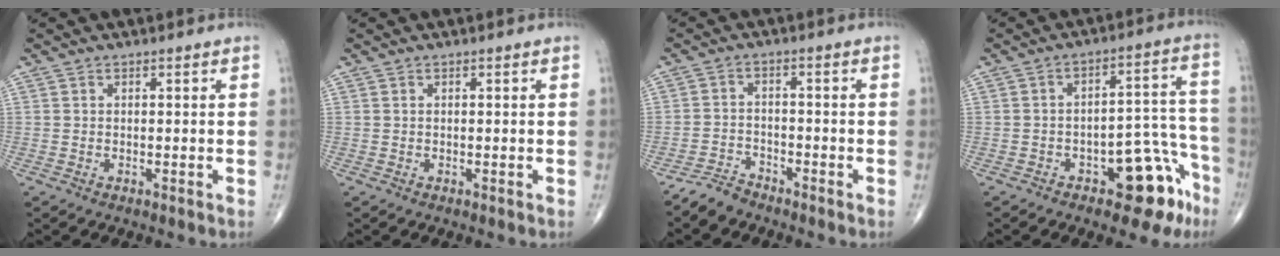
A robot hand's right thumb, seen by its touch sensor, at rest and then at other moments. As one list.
[{"total": 0.0}, {"total": 3.7, "force": [-3.4, 1.2, 0.4], "torque": [-0.008, 0.008, -0.070]}, {"total": 12.8, "force": [-7.2, 5.9, 8.8], "torque": [-0.063, 0.070, -0.095]}]